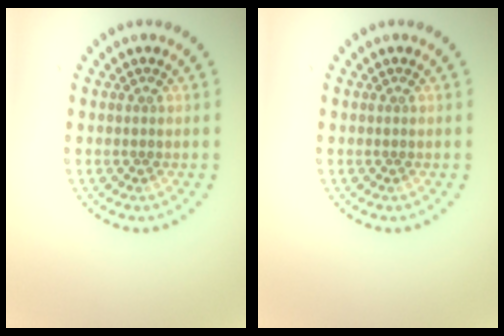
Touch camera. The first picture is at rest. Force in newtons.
{"total": 0.0}